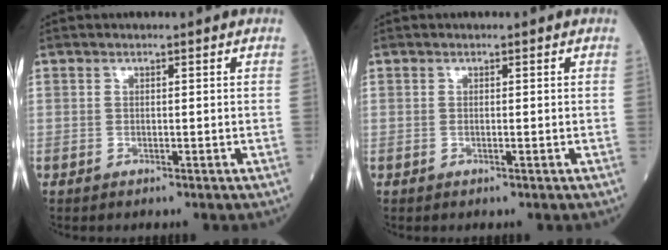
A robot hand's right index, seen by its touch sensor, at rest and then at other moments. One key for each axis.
{"total": 0.0}